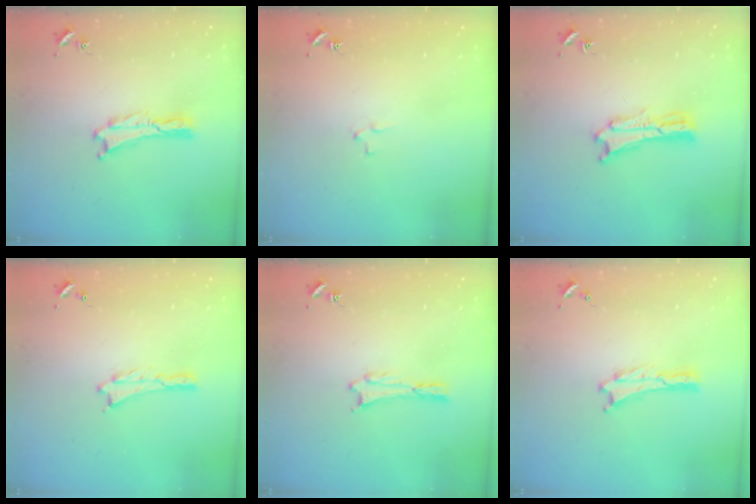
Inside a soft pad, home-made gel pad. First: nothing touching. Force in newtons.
{"total": 1.9, "press": 1.9, "slide": 0.2}
{"total": 2.5, "press": 2.5, "slide": 0.1}
{"total": 0.0}
{"total": 0.7, "press": 0.7, "slide": 0.1}
{"total": 0.0}